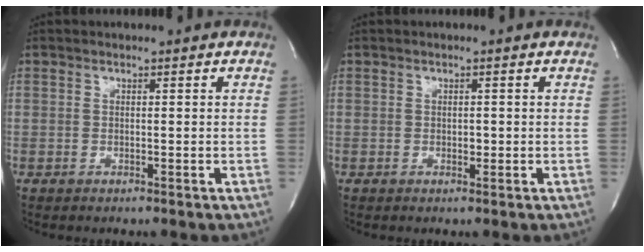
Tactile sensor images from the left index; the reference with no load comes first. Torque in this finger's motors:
{"motor_torque": [0.14, -0.06, 0.00, 0.02]}